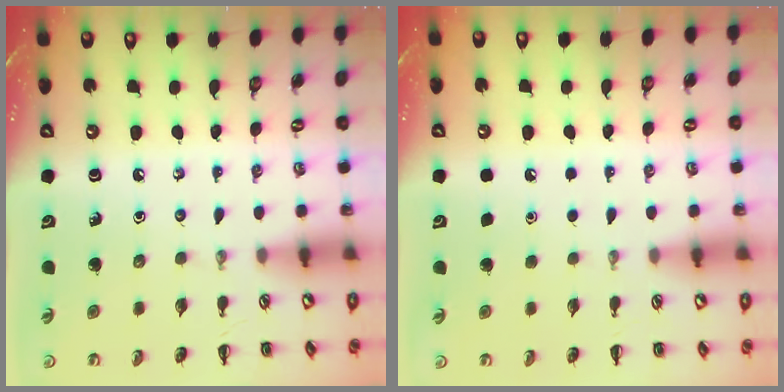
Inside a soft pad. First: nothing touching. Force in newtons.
{"total": 1.6, "press": 1.6, "slide": 0.1}